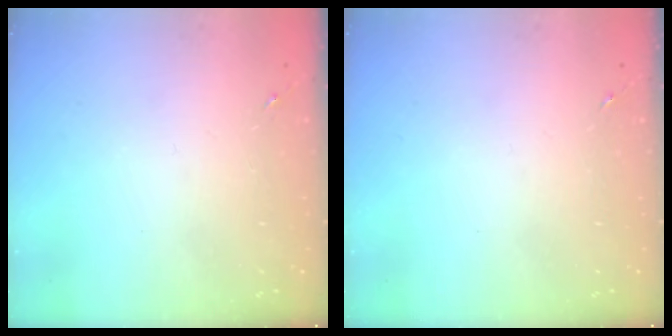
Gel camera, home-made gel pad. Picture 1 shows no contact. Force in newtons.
{"total": 0.0}